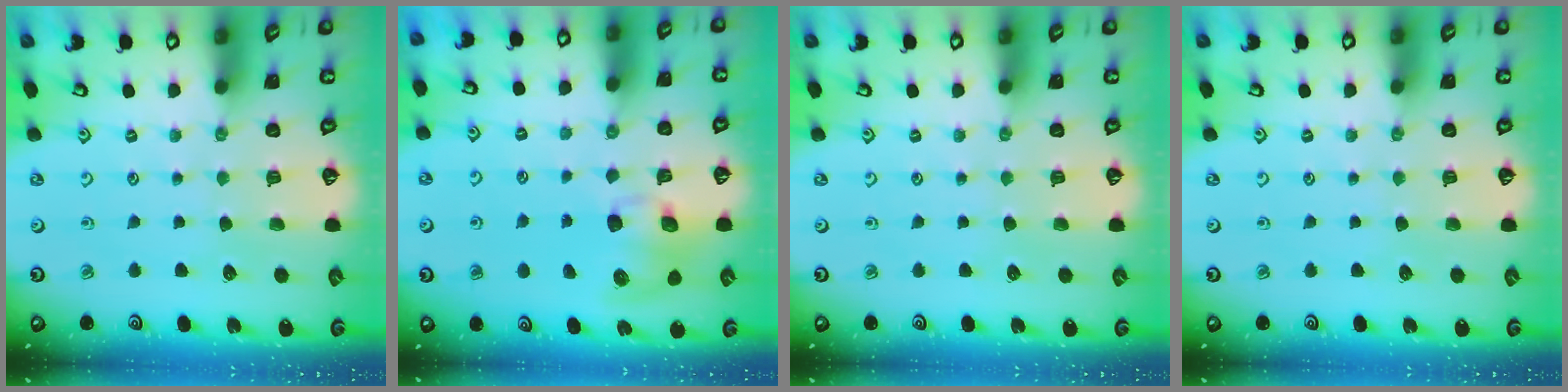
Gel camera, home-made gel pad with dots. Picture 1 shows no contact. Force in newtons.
{"total": 9.4, "press": 9.3, "slide": 1.4}
{"total": 0.0}
{"total": 0.0}